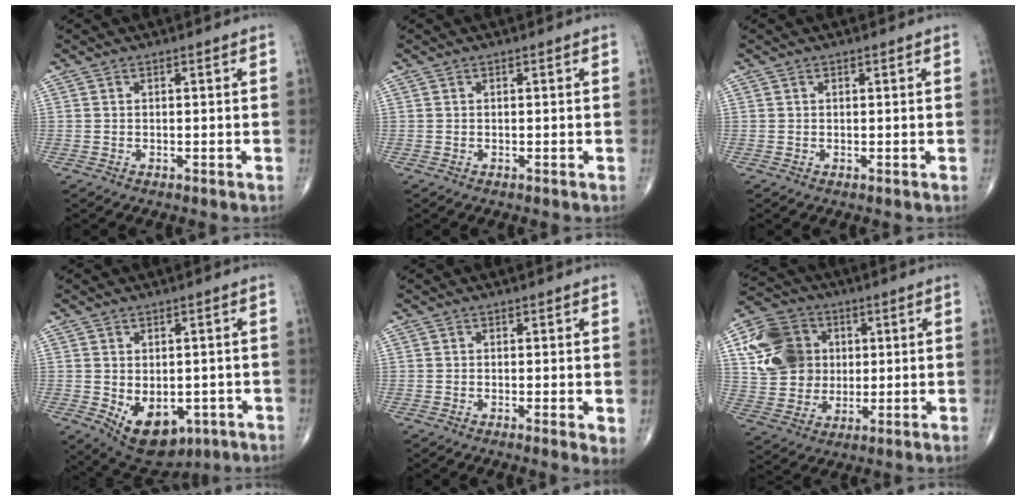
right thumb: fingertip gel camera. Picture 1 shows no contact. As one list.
[{"total": 0.0}, {"total": 0.0}, {"total": 10.8, "force": [-3.2, 7.0, 7.5], "torque": [-0.087, -0.006, -0.027]}, {"total": 2.4, "force": [-0.1, 0.6, 2.4], "torque": [-0.038, -0.010, -0.007]}, {"total": 14.6, "force": [3.1, 12.3, 7.3], "torque": [-0.117, 0.004, 0.056]}]